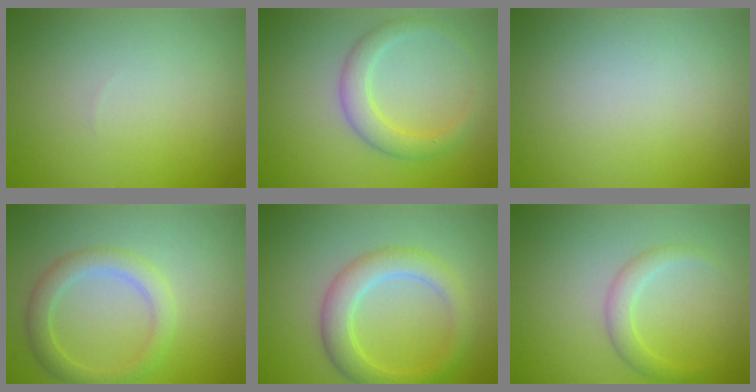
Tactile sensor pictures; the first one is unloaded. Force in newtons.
{"total": 2.8, "press": 2.8, "slide": 0.2}
{"total": 0.0}
{"total": 2.9, "press": 2.9, "slide": 0.1}
{"total": 4.0, "press": 4.0, "slide": 0.3}
{"total": 1.9, "press": 1.9, "slide": 0.1}